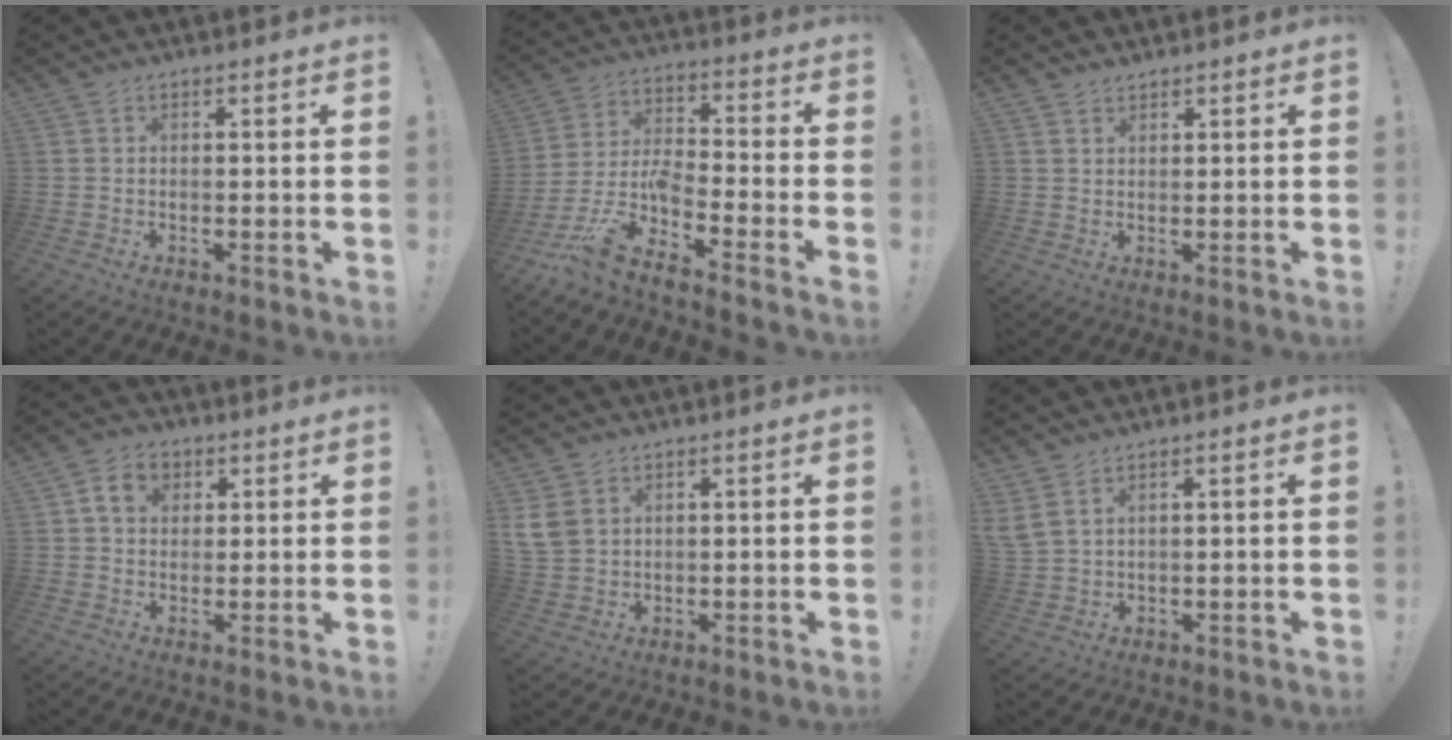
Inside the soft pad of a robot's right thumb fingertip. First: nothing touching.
{"total": 11.6, "force": [-8.9, 3.4, 6.8], "torque": [-0.141, 0.028, -0.160]}
{"total": 1.5, "force": [1.4, 0.7, 0.2], "torque": [-0.002, -0.007, 0.027]}
{"total": 7.1, "force": [2.6, 5.5, 3.6], "torque": [-0.059, 0.008, 0.050]}
{"total": 6.2, "force": [2.9, 4.4, 3.4], "torque": [-0.071, -0.010, 0.057]}
{"total": 4.4, "force": [3.0, 1.7, 2.8], "torque": [-0.070, -0.013, 0.059]}